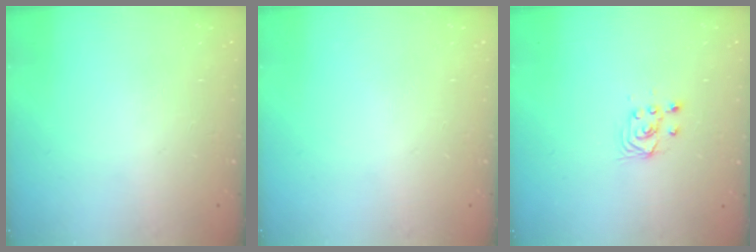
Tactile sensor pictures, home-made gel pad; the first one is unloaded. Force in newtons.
{"total": 0.0}
{"total": 2.9, "press": 2.7, "slide": 1.0}